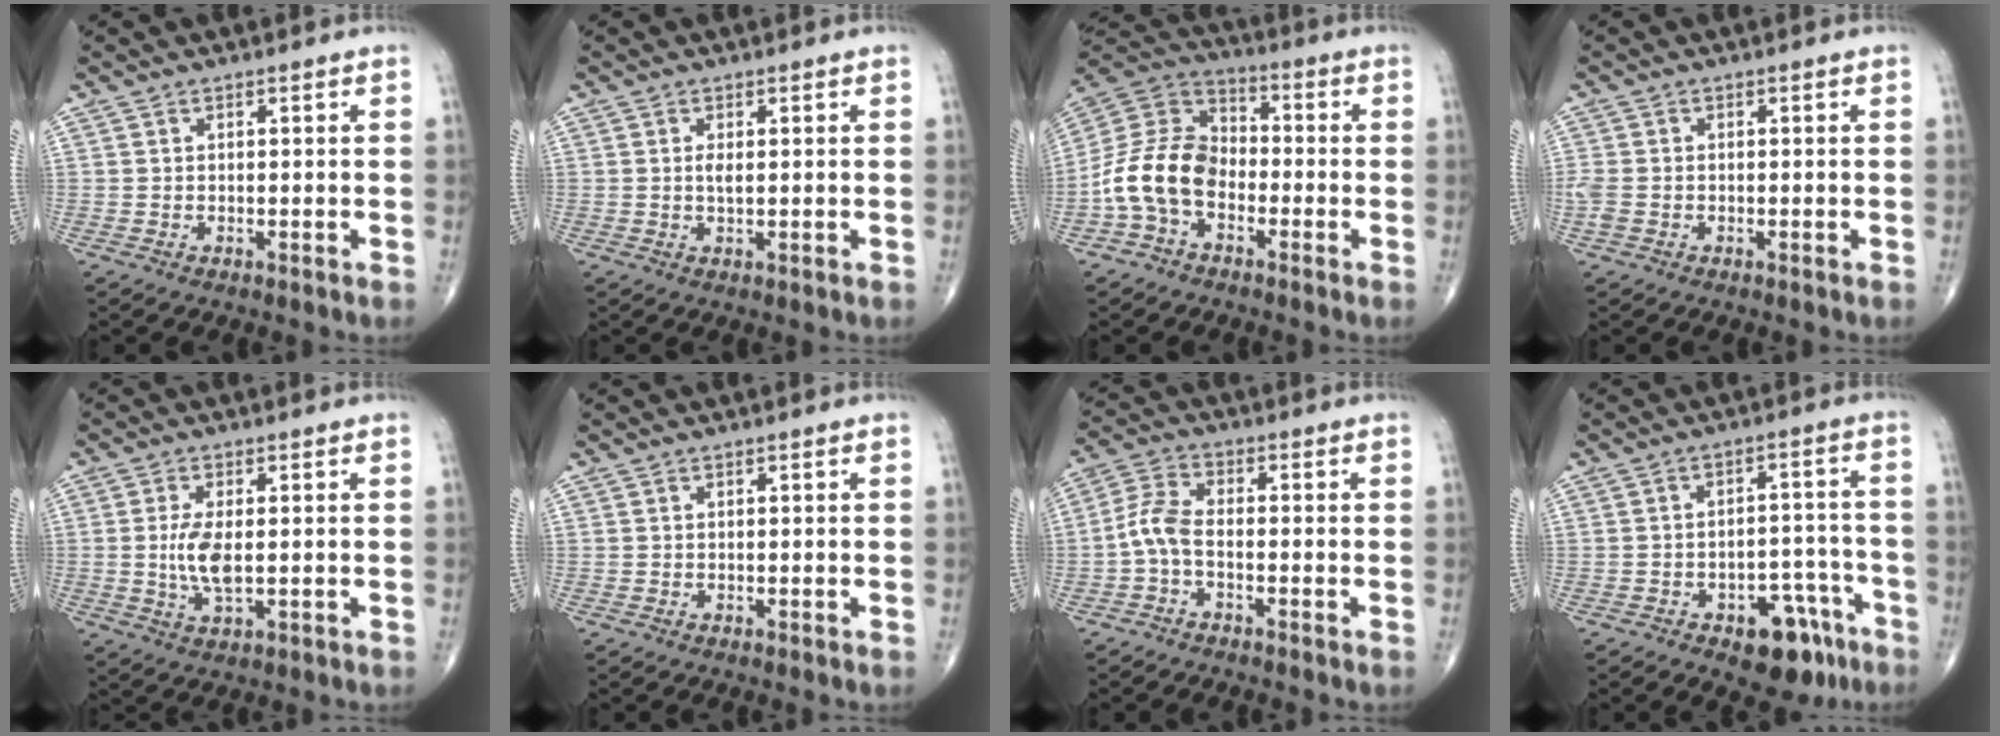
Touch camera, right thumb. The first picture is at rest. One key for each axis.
{"total": 1.6, "fx": 0.3, "fy": 0.5, "fz": 1.5, "tx": -0.032, "ty": -0.003, "tz": 0.007}
{"total": 13.1, "fx": -4.2, "fy": 9.0, "fz": 8.5, "tx": -0.155, "ty": 0.051, "tz": -0.093}
{"total": 2.7, "fx": -0.7, "fy": 1.9, "fz": 1.7, "tx": -0.055, "ty": 0.000, "tz": -0.014}
{"total": 5.9, "fx": 0.0, "fy": 2.3, "fz": 5.5, "tx": -0.116, "ty": -0.011, "tz": 0.001}
{"total": 0.0}
{"total": 5.5, "fx": -1.7, "fy": 2.6, "fz": 4.5, "tx": -0.101, "ty": 0.022, "tz": -0.045}
{"total": 10.7, "fx": -6.1, "fy": 5.8, "fz": 6.6, "tx": -0.053, "ty": 0.049, "tz": -0.078}